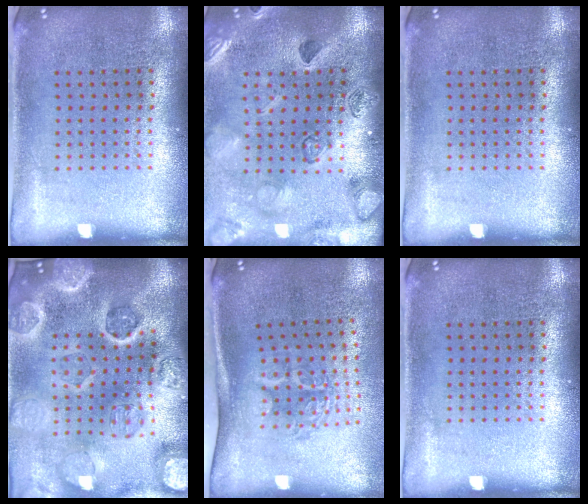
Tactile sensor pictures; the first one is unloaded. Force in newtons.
{"total": 2.3, "press": 2.3, "slide": 0.2}
{"total": 0.0}
{"total": 5.5, "press": 4.6, "slide": 2.9}
{"total": 1.8, "press": 1.2, "slide": 1.4}
{"total": 0.0}